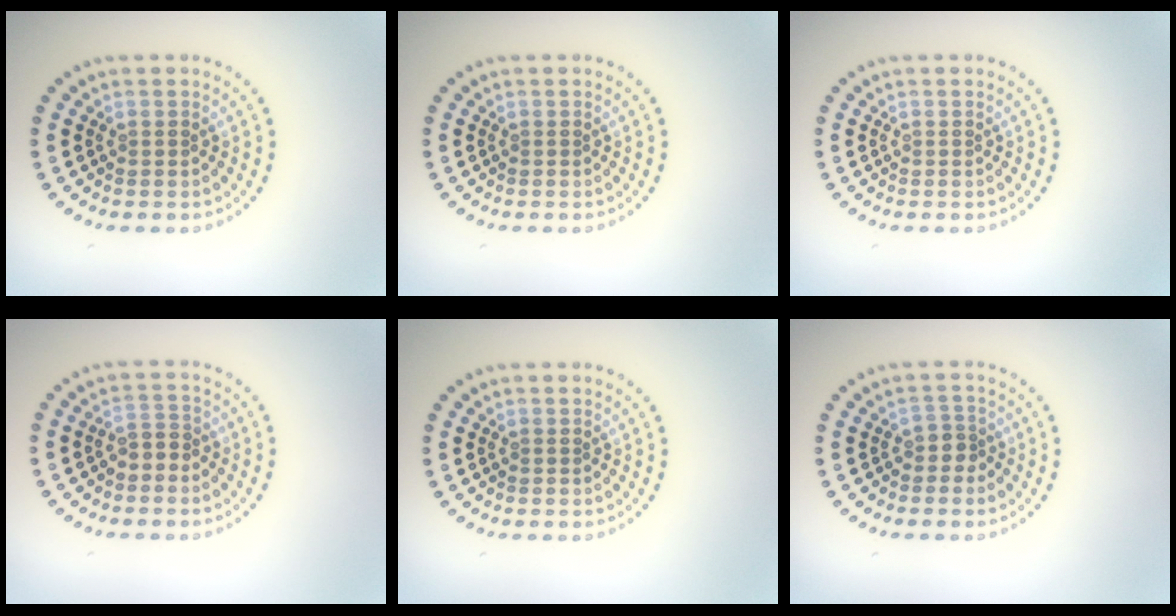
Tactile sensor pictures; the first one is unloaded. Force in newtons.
{"total": 0.0}
{"total": 0.0}
{"total": 1.7, "press": 1.4, "slide": 0.9}
{"total": 0.0}
{"total": 1.4, "press": 1.1, "slide": 0.9}